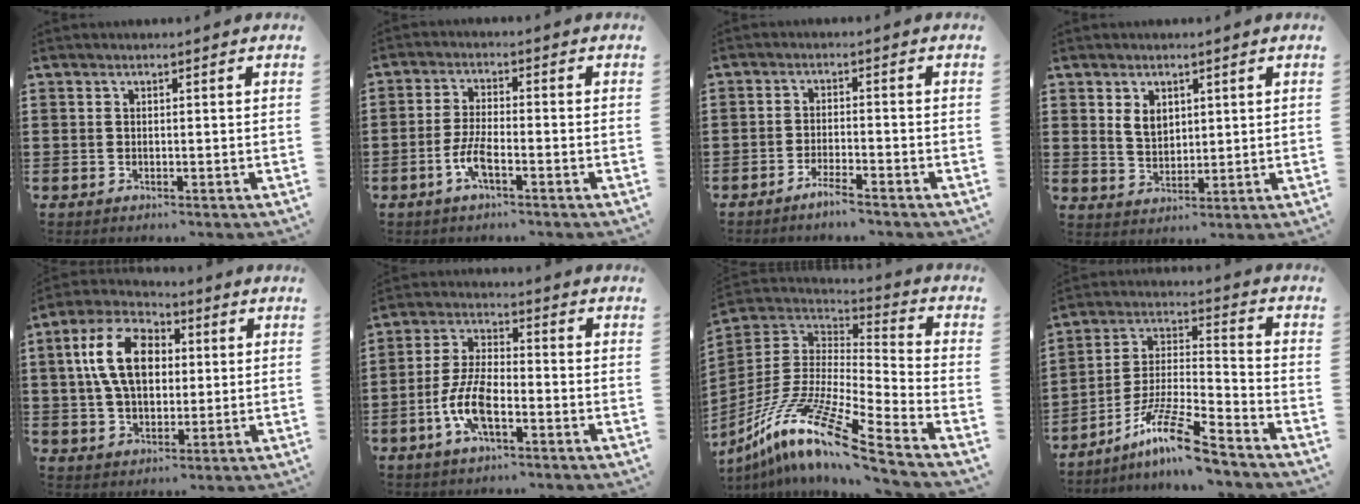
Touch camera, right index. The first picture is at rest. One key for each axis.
{"total": 4.7, "fx": -2.2, "fy": 1.1, "fz": 4.0, "tx": -0.095, "ty": -0.006, "tz": -0.048}
{"total": 2.8, "fx": -2.5, "fy": -0.1, "fz": 1.2, "tx": -0.021, "ty": 0.003, "tz": -0.048}
{"total": 3.5, "fx": 1.6, "fy": 2.4, "fz": 2.1, "tx": -0.048, "ty": 0.010, "tz": 0.029}
{"total": 11.6, "fx": 1.8, "fy": 7.2, "fz": 8.9, "tx": -0.197, "ty": 0.010, "tz": 0.026}
{"total": 8.0, "fx": -3.1, "fy": 3.1, "fz": 6.7, "tx": -0.159, "ty": -0.006, "tz": -0.064}
{"total": 13.9, "fx": -9.8, "fy": 1.3, "fz": 9.7, "tx": -0.205, "ty": 0.001, "tz": -0.195}
{"total": 11.7, "fx": -9.1, "fy": 1.1, "fz": 7.4, "tx": -0.149, "ty": 0.011, "tz": -0.179}